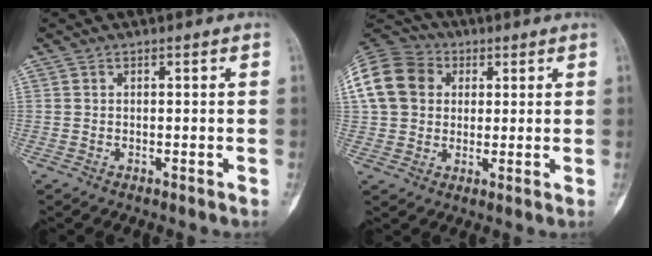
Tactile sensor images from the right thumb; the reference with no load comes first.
{"total": 15.7, "force": [3.6, 12.9, 8.2], "torque": [-0.169, 0.029, 0.058]}